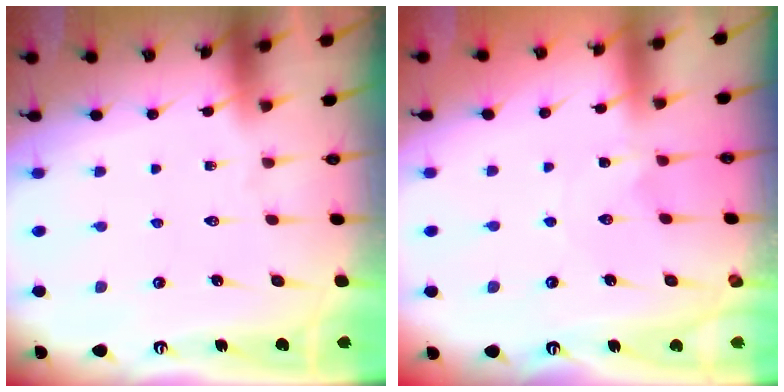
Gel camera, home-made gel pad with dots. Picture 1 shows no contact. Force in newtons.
{"total": 0.7, "press": 0.7, "slide": 0.1}